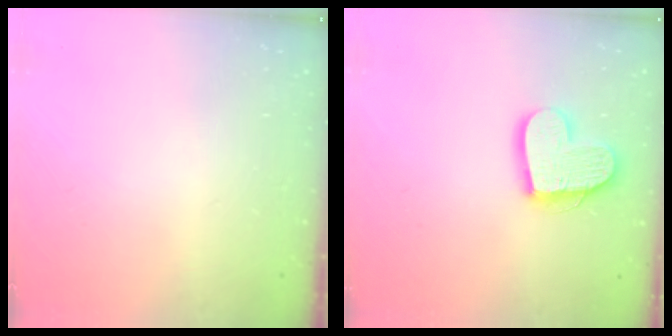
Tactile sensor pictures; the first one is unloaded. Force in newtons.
{"total": 14.8, "press": 14.7, "slide": 1.3}